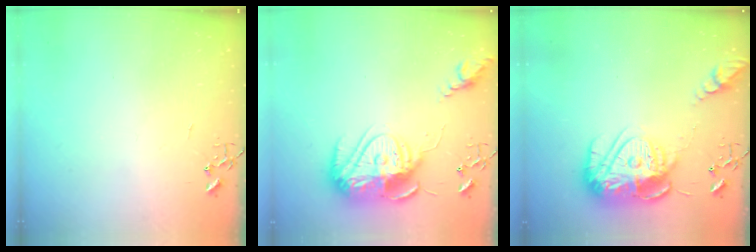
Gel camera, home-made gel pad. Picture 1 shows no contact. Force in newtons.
{"total": 18.7, "press": 18.6, "slide": 1.7}
{"total": 18.0, "press": 17.9, "slide": 1.8}